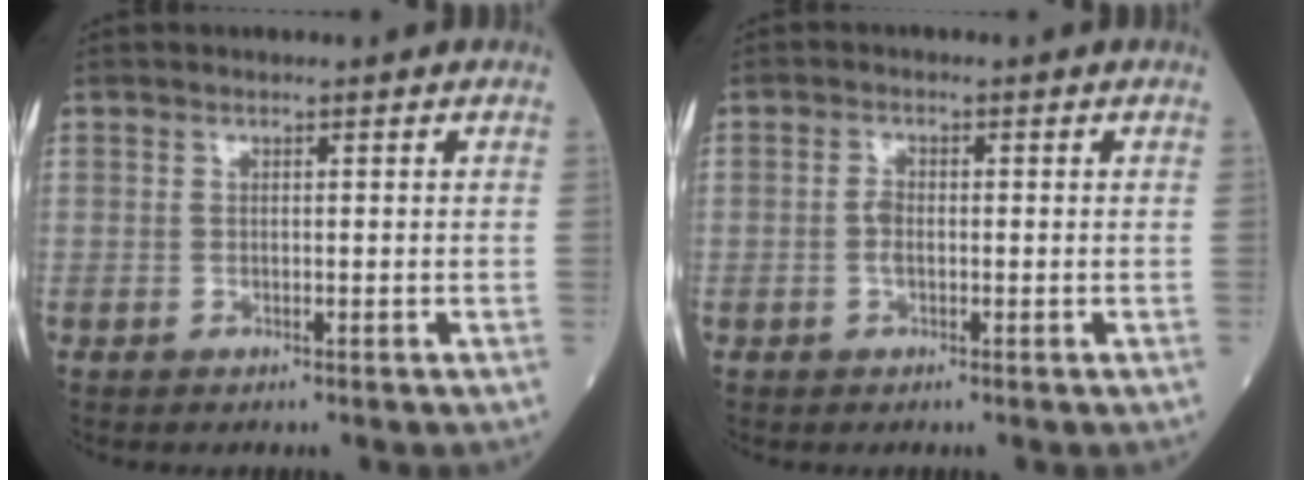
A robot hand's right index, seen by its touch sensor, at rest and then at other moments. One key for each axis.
{"total": 1.8, "fx": -0.3, "fy": 0.9, "fz": 1.6, "tx": -0.033, "ty": 0.003, "tz": -0.007}